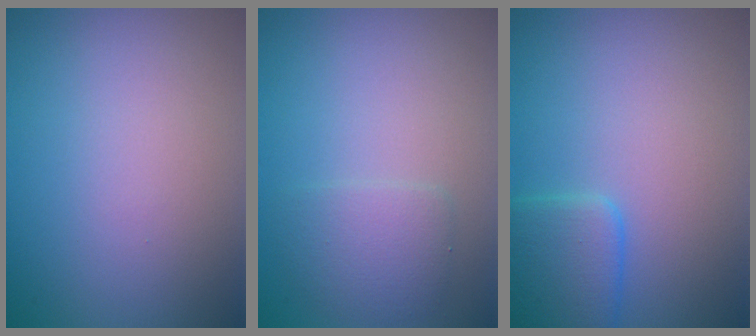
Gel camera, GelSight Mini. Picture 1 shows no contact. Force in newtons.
{"total": 2.3, "press": 2.3, "slide": 0.3}
{"total": 3.6, "press": 3.6, "slide": 0.3}